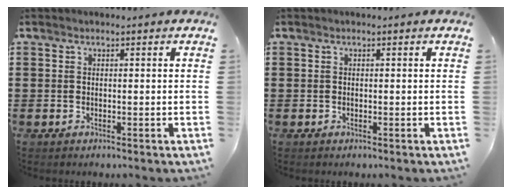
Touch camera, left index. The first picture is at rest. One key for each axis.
{"total": 0.0}